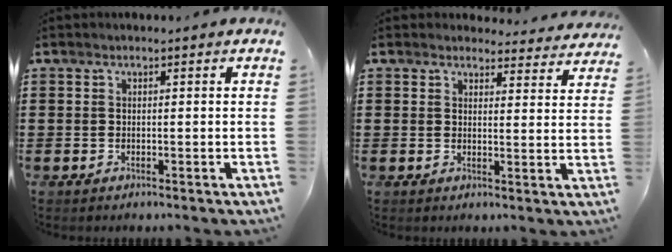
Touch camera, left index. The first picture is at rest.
{"total": 3.5, "force": [3.4, 0.7, 0.4], "torque": [-0.012, -0.016, 0.062]}